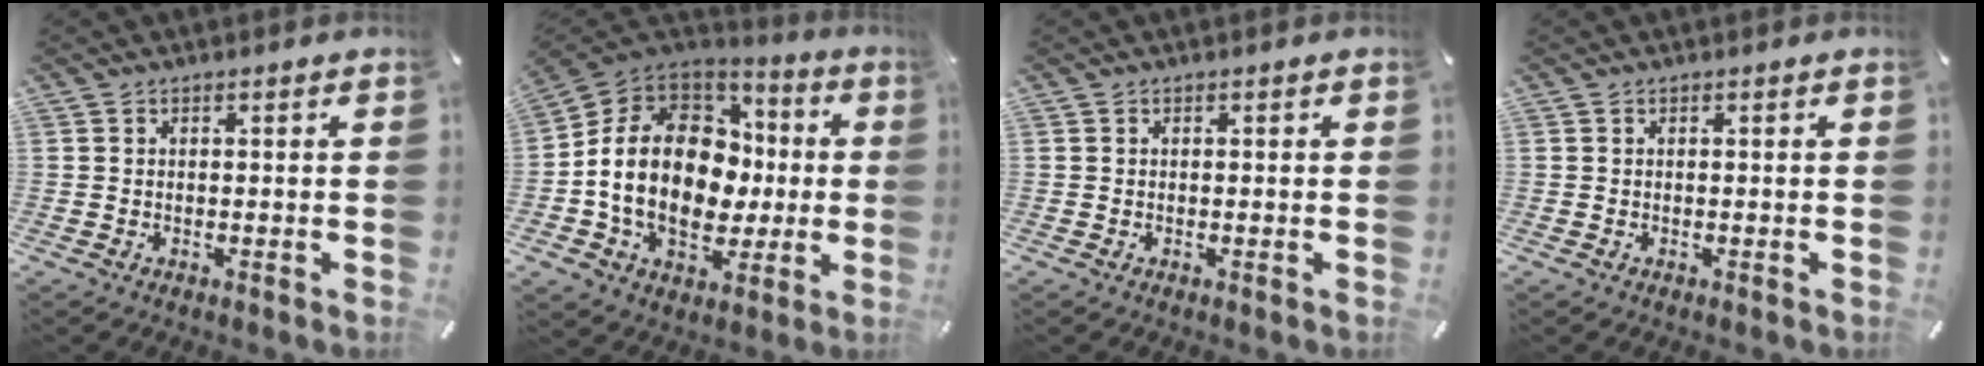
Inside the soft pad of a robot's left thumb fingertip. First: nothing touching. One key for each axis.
{"total": 18.7, "fx": -1.3, "fy": 14.6, "fz": 11.7, "tx": -0.244, "ty": 0.009, "tz": -0.014}
{"total": 0.0}
{"total": 0.0}